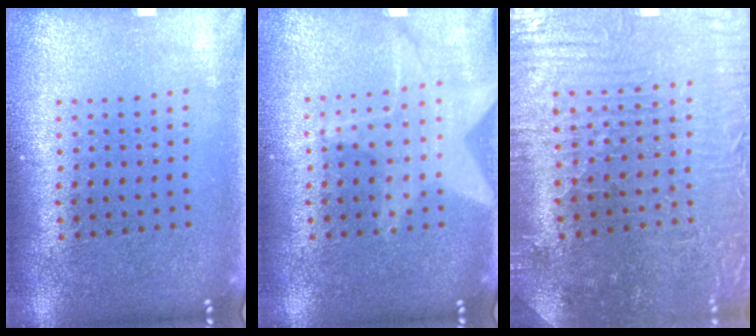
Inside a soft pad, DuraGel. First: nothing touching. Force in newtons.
{"total": 1.5, "press": 1.5, "slide": 0.1}
{"total": 2.3, "press": 2.2, "slide": 0.4}